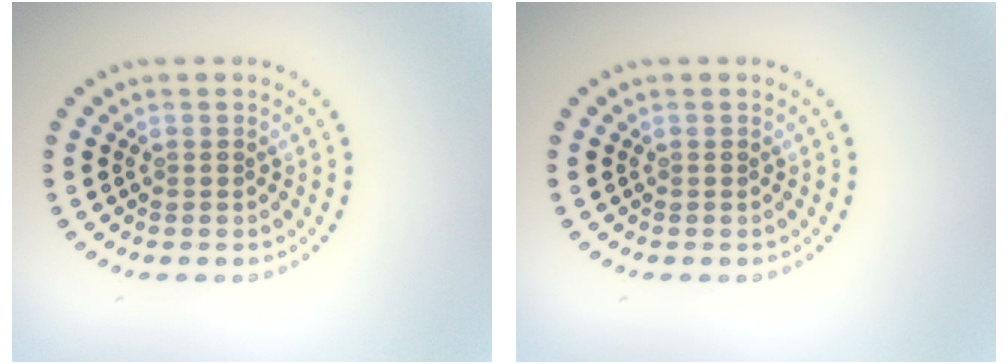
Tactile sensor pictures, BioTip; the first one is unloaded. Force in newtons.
{"total": 0.0}